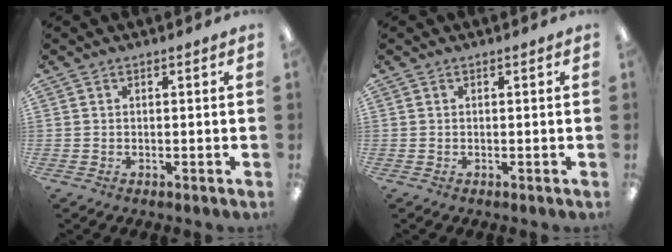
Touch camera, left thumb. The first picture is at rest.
{"total": 0.0}